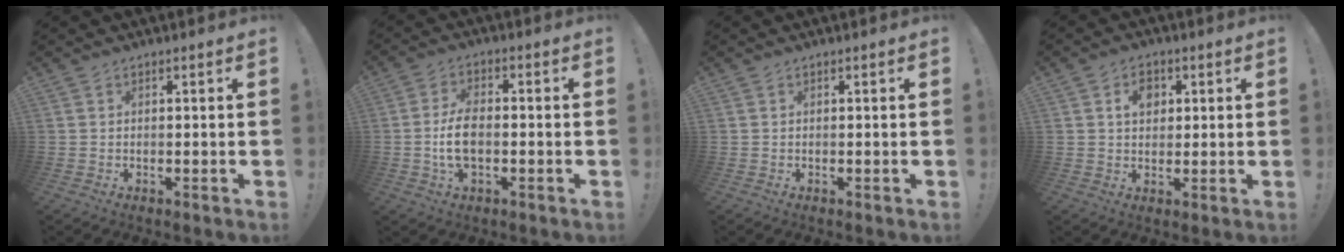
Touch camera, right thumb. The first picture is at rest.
{"total": 8.0, "force": [-1.6, 4.0, 6.7], "torque": [-0.129, -0.001, -0.028]}
{"total": 0.0}
{"total": 5.7, "force": [1.9, 4.4, 3.1], "torque": [-0.045, 0.004, 0.032]}